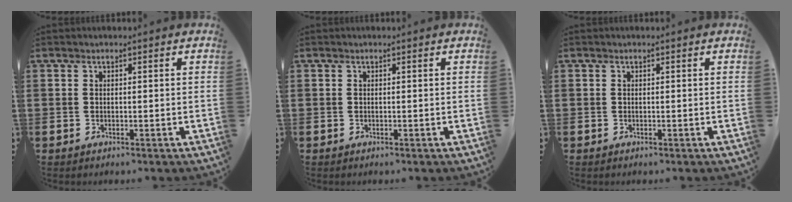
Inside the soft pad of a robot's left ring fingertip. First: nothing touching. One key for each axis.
{"total": 0.0}
{"total": 0.0}